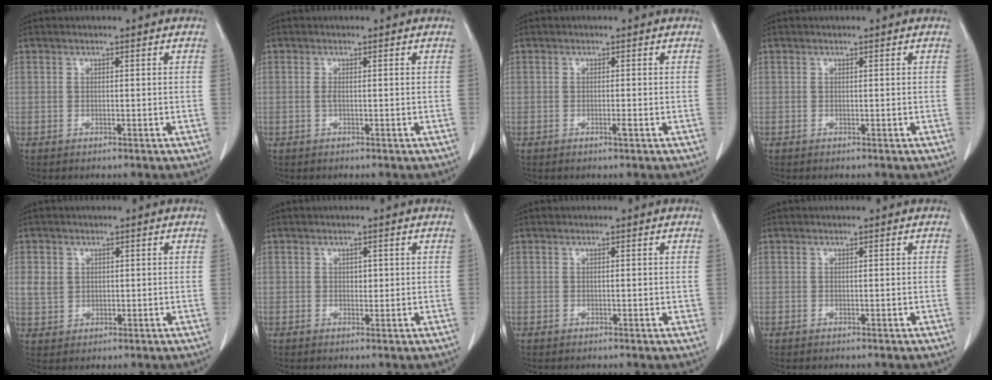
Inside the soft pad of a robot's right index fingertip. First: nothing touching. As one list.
[{"total": 0.8, "force": [-0.1, 0.1, 0.8], "torque": [-0.017, 0.000, -0.002]}, {"total": 1.0, "force": [-0.5, 0.0, 0.9], "torque": [-0.019, -0.001, -0.007]}, {"total": 0.0}, {"total": 3.6, "force": [0.9, 3.2, 1.5], "torque": [-0.027, 0.006, 0.023]}, {"total": 1.1, "force": [0.2, 0.8, 0.8], "torque": [-0.008, 0.001, 0.003]}, {"total": 0.8, "force": [0.0, 0.4, 0.8], "torque": [-0.011, 0.001, 0.000]}, {"total": 0.0}]